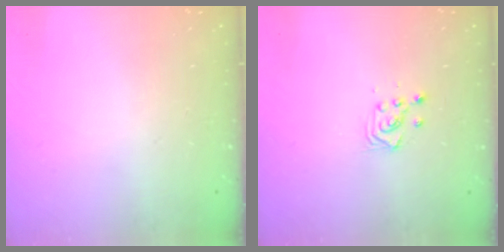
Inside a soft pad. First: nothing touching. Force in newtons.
{"total": 3.0, "press": 2.9, "slide": 0.8}